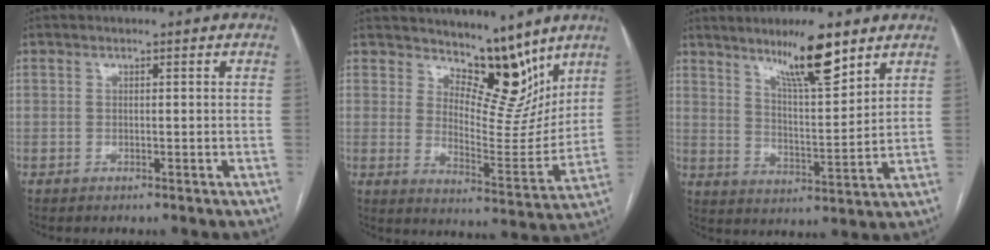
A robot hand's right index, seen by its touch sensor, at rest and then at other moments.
{"total": 10.9, "force": [8.9, 4.1, 4.7], "torque": [-0.060, -0.026, 0.143]}
{"total": 10.5, "force": [7.4, 1.1, 7.3], "torque": [-0.125, -0.007, 0.129]}